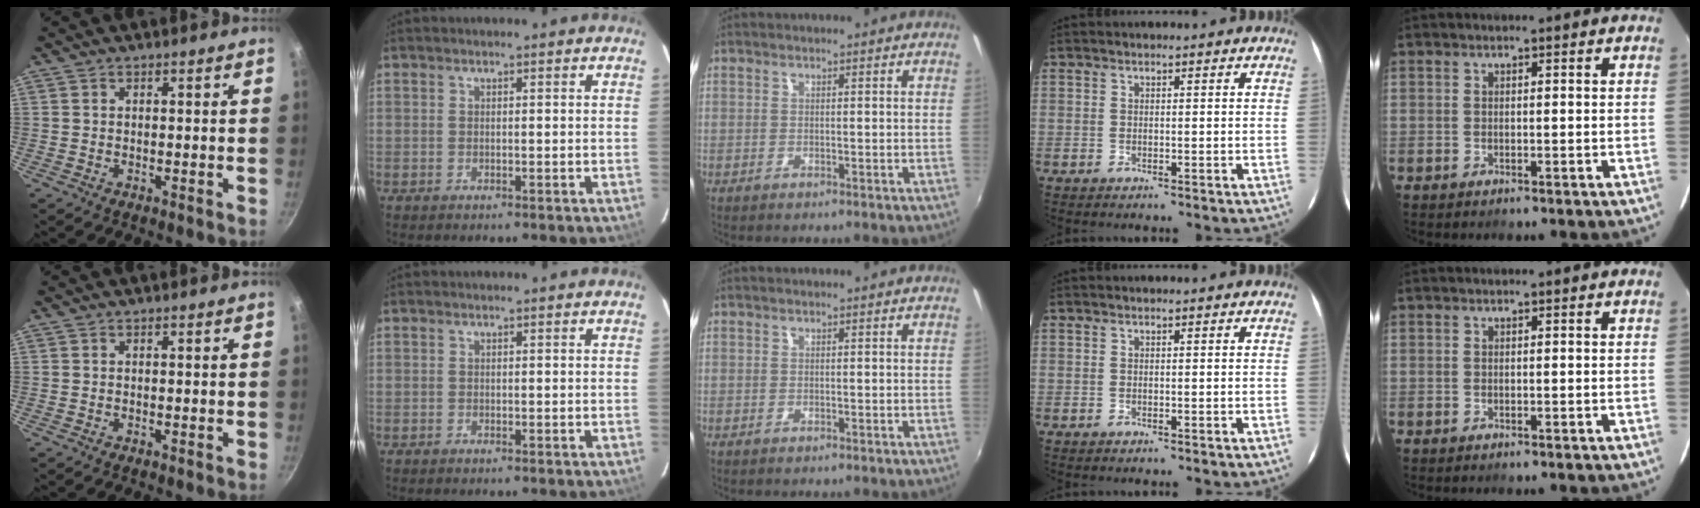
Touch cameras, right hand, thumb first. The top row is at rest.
{}